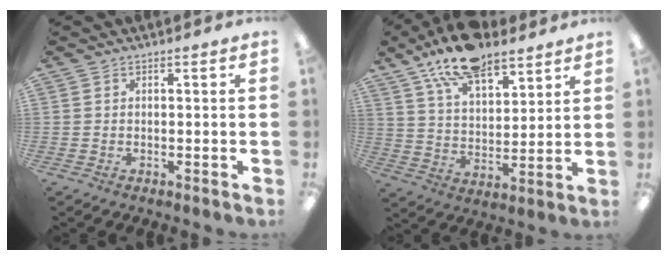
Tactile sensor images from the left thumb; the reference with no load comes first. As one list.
[{"total": 15.3, "force": [11.3, 6.7, 7.7], "torque": [-0.141, -0.054, 0.204]}]